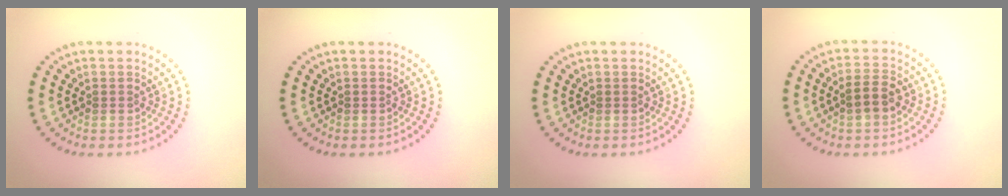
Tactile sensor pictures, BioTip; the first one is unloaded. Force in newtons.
{"total": 0.0}
{"total": 0.0}
{"total": 1.8, "press": 1.7, "slide": 0.5}